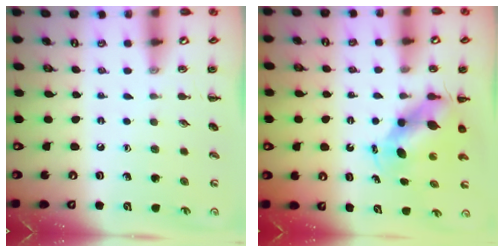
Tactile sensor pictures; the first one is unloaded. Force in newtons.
{"total": 5.5, "press": 5.3, "slide": 1.6}